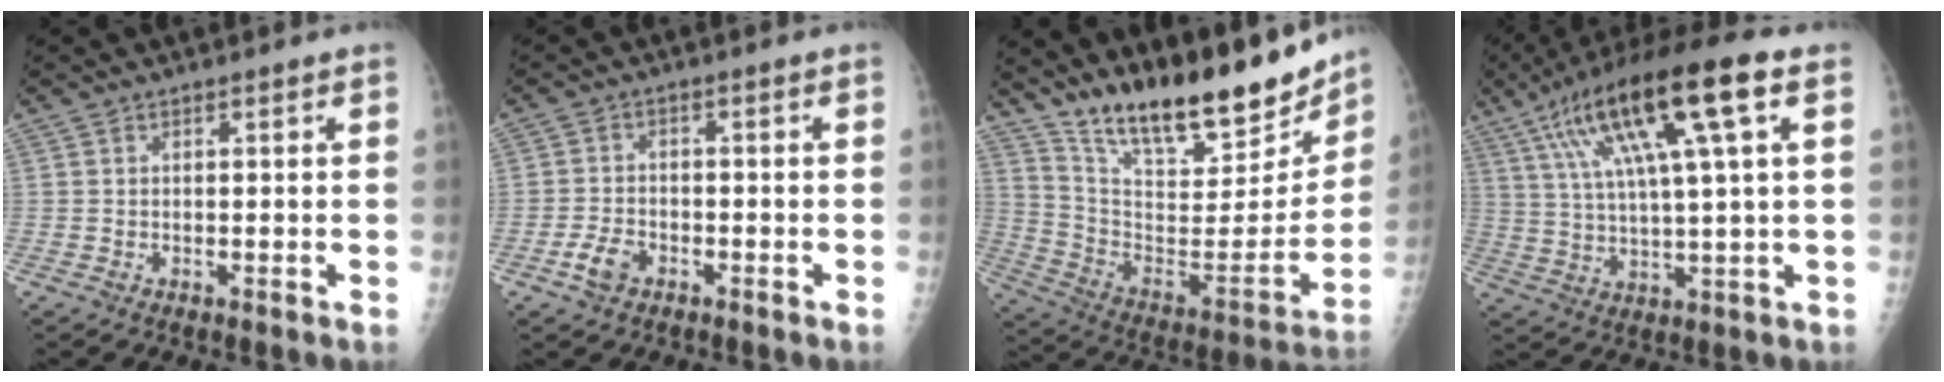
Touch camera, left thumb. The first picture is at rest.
{"total": 4.0, "force": [-2.2, 2.6, 2.2], "torque": [-0.041, 0.012, -0.040]}
{"total": 25.5, "force": [20.0, 8.0, 13.6], "torque": [-0.187, -0.091, 0.321]}
{"total": 19.7, "force": [7.8, 3.5, 17.7], "torque": [-0.322, 0.014, 0.130]}